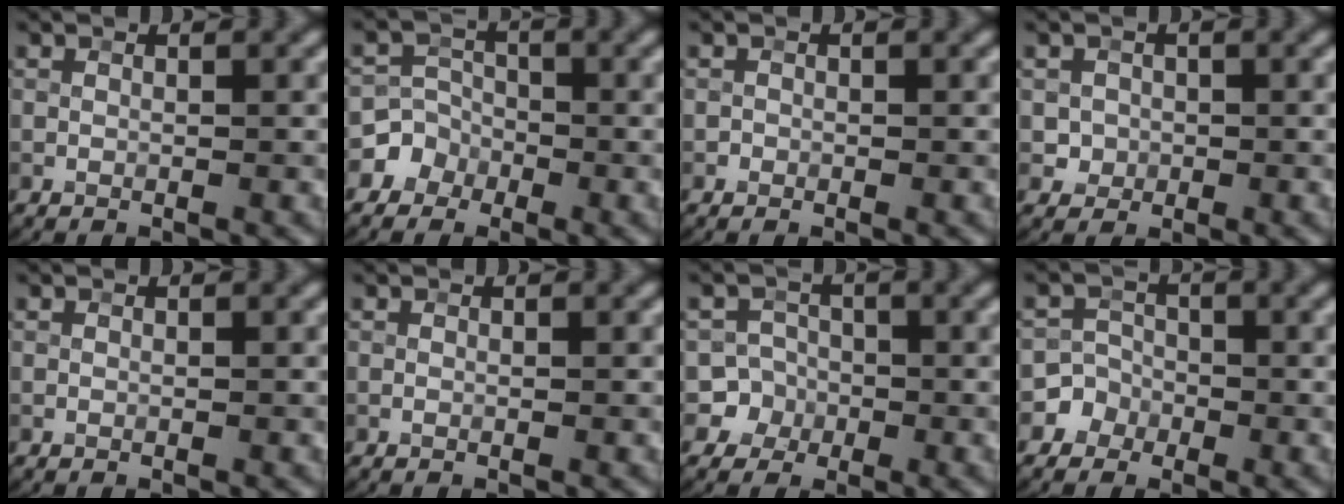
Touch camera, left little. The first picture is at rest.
{"total": 4.2, "force": [-2.2, 3.6, -0.2], "torque": [0.034, 0.006, -0.058]}
{"total": 0.5, "force": [-0.3, 0.4, -0.1], "torque": [0.003, 0.001, -0.005]}
{"total": 1.5, "force": [0.0, 1.5, 0.1], "torque": [0.014, 0.000, 0.000]}
{"total": 0.0}
{"total": 0.0}
{"total": 4.7, "force": [-1.5, 4.4, -0.2], "torque": [0.032, 0.009, -0.040]}
{"total": 3.9, "force": [-1.9, 3.3, -0.4], "torque": [0.044, 0.005, -0.049]}